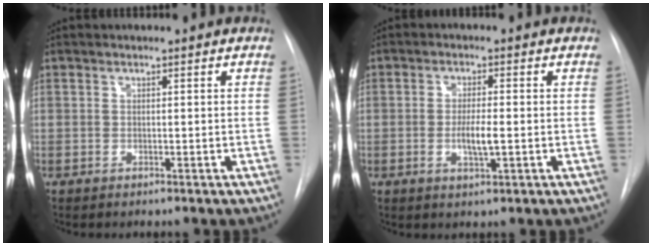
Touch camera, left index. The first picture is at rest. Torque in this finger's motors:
{"motor_torque": [0.17, 0.03, 0.07, 0.04]}